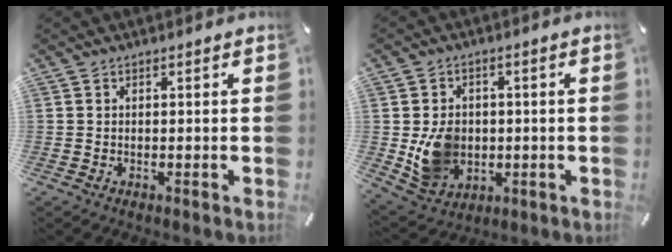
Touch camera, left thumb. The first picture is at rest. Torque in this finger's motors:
{"motor_torque": [1.26, 2.18, 1.01, 0.15, 0.15]}